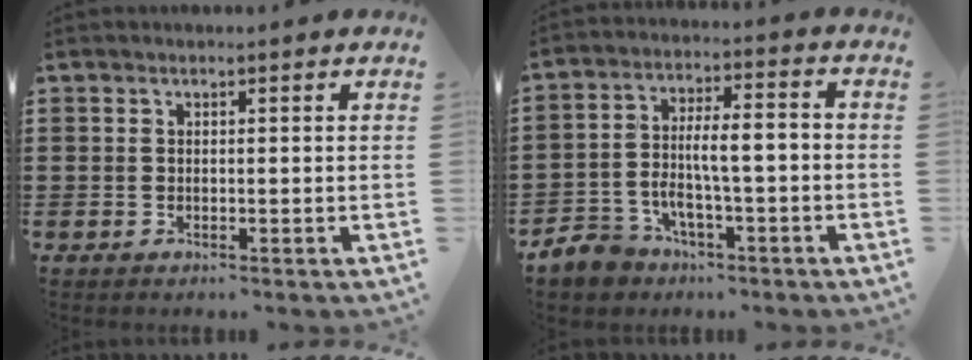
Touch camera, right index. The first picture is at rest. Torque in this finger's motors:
{"motor_torque": [1.39, 0.23, 0.36, 0.14]}